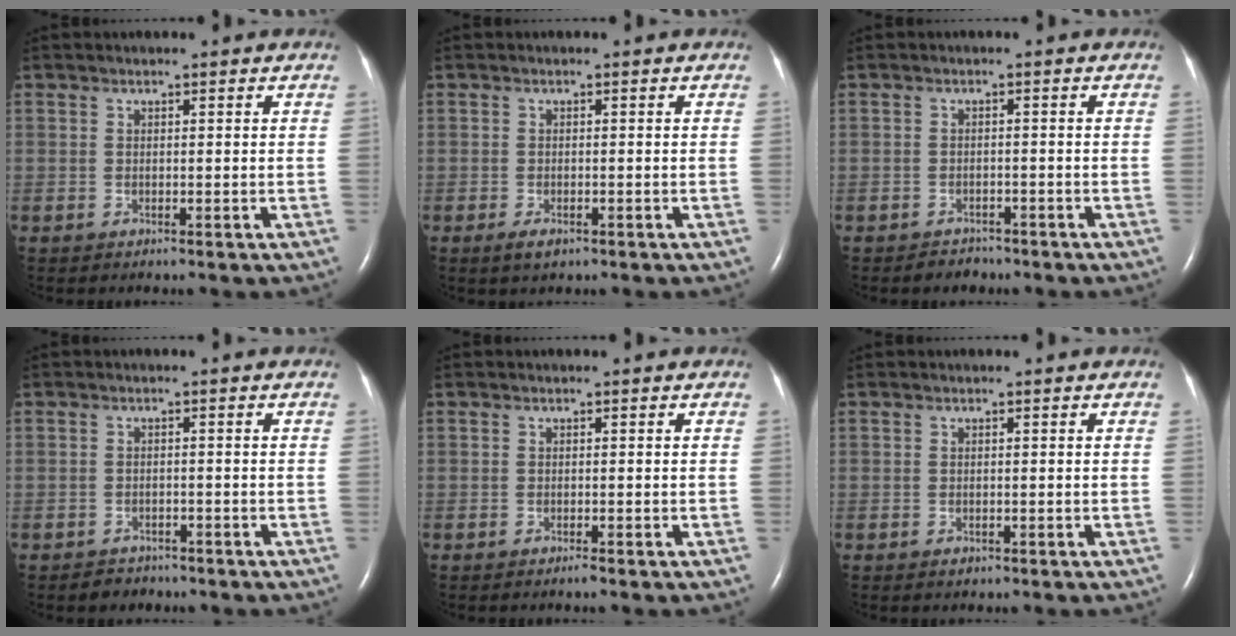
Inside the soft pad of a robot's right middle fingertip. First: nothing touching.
{"total": 1.9, "force": [-1.1, 0.8, 1.4], "torque": [-0.032, -0.003, -0.016]}
{"total": 2.0, "force": [-1.7, 1.1, -0.1], "torque": [-0.009, 0.002, -0.024]}
{"total": 2.2, "force": [-1.7, 1.3, -0.1], "torque": [-0.013, 0.004, -0.025]}
{"total": 0.6, "force": [-0.4, -0.1, 0.3], "torque": [-0.008, 0.000, -0.007]}
{"total": 0.5, "force": [-0.3, 0.3, 0.3], "torque": [-0.007, 0.000, -0.003]}